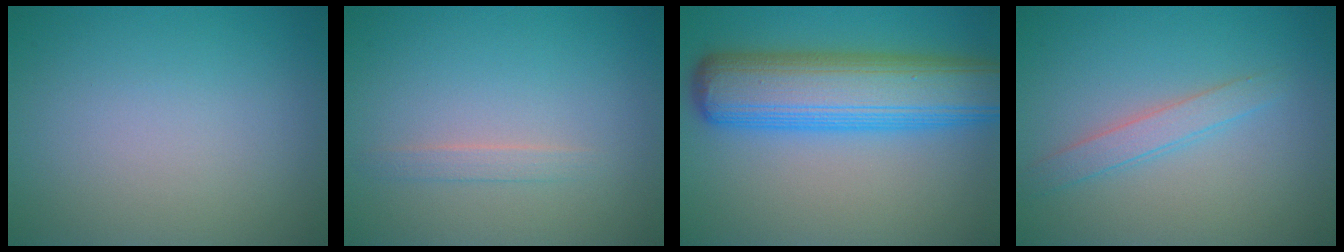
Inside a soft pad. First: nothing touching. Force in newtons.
{"total": 1.1, "press": 1.1, "slide": 0.1}
{"total": 10.2, "press": 10.2, "slide": 0.3}
{"total": 2.0, "press": 2.0, "slide": 0.1}